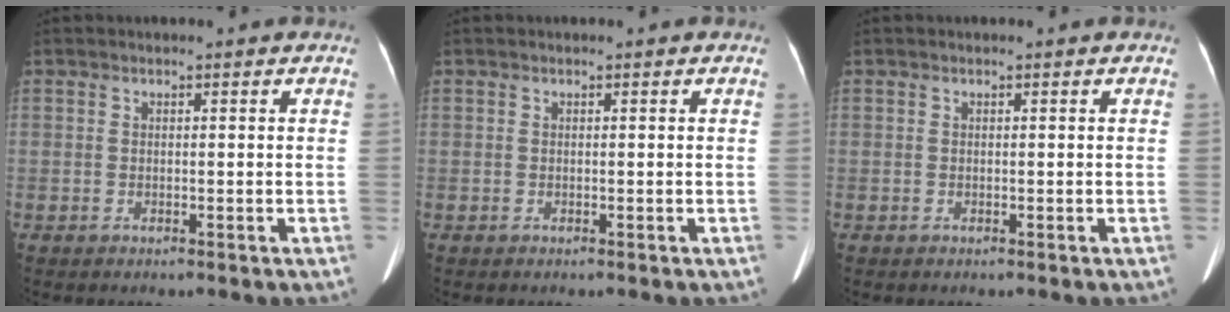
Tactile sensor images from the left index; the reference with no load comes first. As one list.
[{"total": 0.0}, {"total": 0.0}]